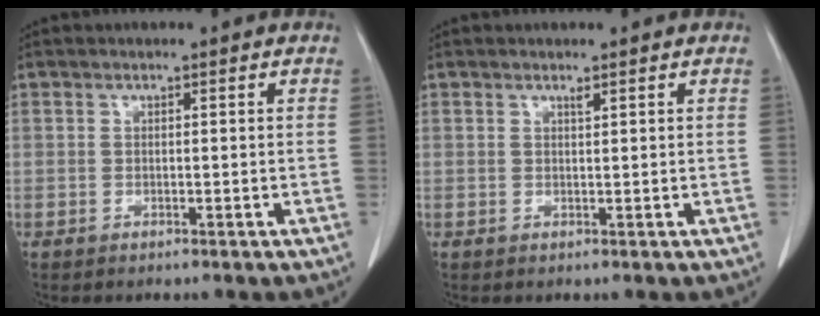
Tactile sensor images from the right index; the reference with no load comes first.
{"total": 0.6, "force": [0.5, 0.0, 0.3], "torque": [-0.009, -0.004, 0.008]}